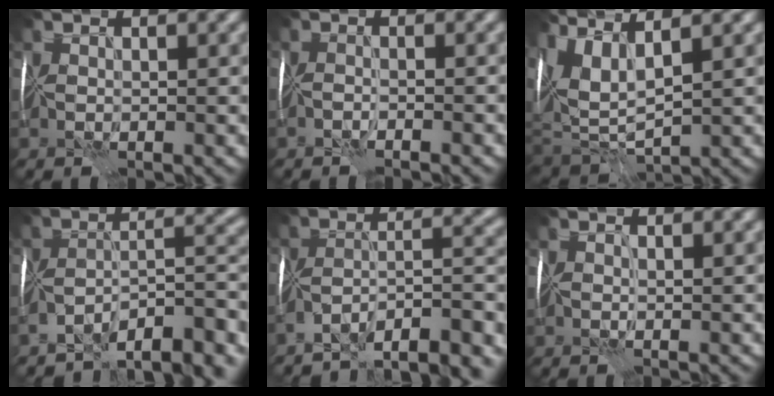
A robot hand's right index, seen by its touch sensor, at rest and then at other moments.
{"total": 1.8, "force": [-1.7, -0.7, 0.1], "torque": [0.000, -0.001, -0.032]}
{"total": 6.6, "force": [2.3, 2.4, 5.7], "torque": [-0.139, -0.005, 0.054]}
{"total": 10.2, "force": [-8.8, 2.6, 4.6], "torque": [-0.047, -0.002, -0.139]}
{"total": 12.6, "force": [-11.3, 2.3, 5.2], "torque": [-0.069, 0.010, -0.155]}
{"total": 0.5, "force": [0.3, -0.2, 0.4], "torque": [-0.010, -0.002, 0.005]}